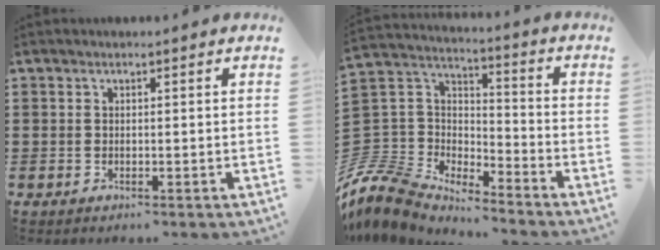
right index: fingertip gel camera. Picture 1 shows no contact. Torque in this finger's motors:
{"motor_torque": [-1.00, 1.08, -1.05, -0.21]}